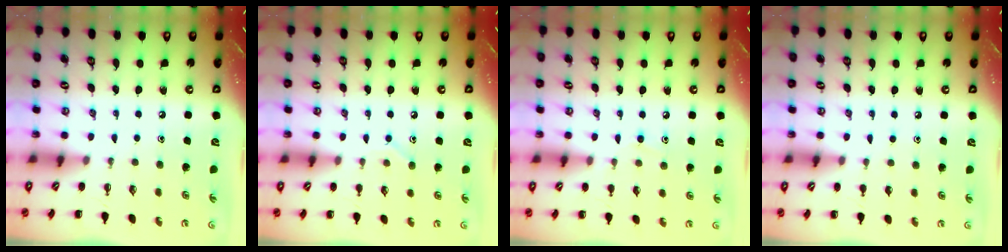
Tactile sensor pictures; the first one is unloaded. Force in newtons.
{"total": 7.0, "press": 6.9, "slide": 1.2}
{"total": 7.7, "press": 7.3, "slide": 2.4}
{"total": 2.9, "press": 2.6, "slide": 1.2}